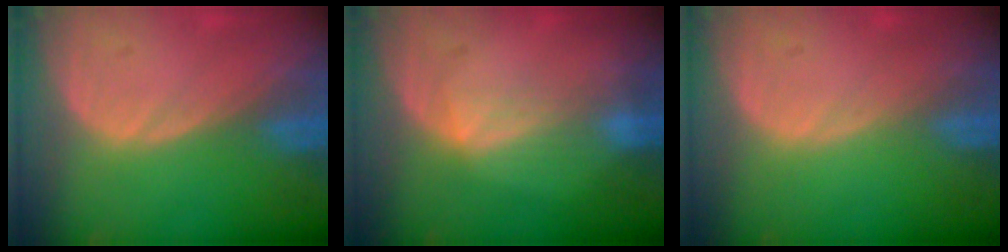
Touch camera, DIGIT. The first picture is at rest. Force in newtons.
{"total": 2.7, "press": 2.7, "slide": 0.4}
{"total": 0.0}